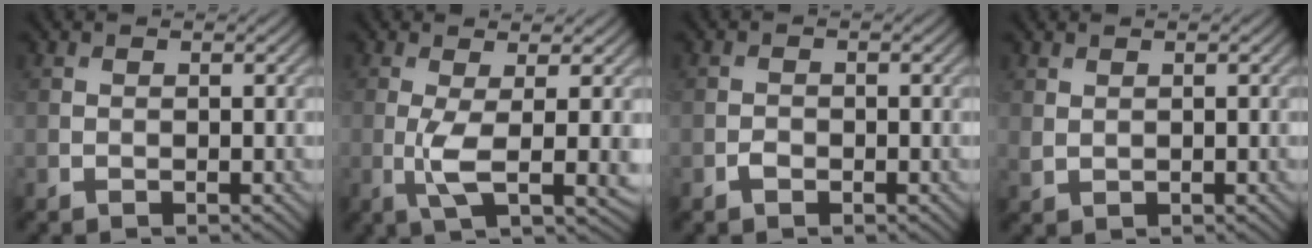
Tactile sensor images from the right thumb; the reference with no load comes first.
{"total": 5.1, "force": [-0.1, 1.0, 5.0], "torque": [-0.106, -0.004, -0.002]}
{"total": 1.0, "force": [-0.7, 0.6, 0.5], "torque": [-0.010, -0.001, -0.015]}
{"total": 0.9, "force": [0.7, 0.5, 0.5], "torque": [-0.017, -0.003, 0.019]}